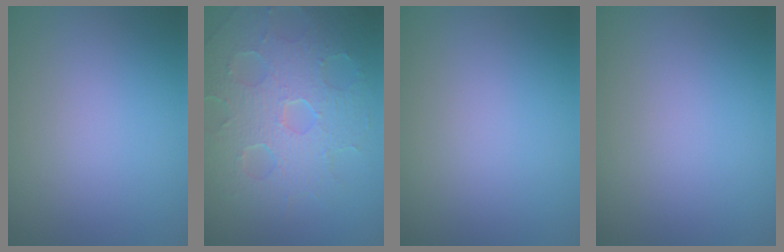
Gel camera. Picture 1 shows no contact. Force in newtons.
{"total": 8.4, "press": 5.7, "slide": 6.1}
{"total": 0.0}
{"total": 0.0}